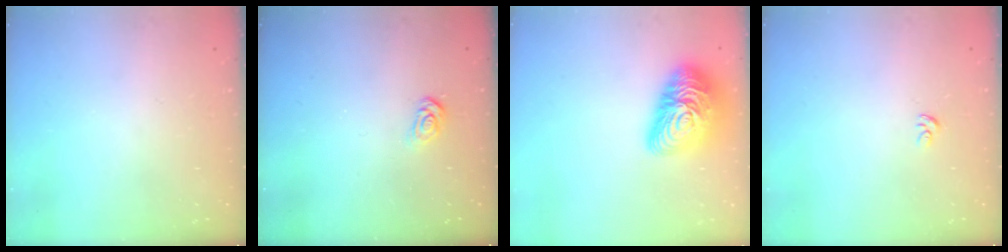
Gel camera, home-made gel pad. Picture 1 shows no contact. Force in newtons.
{"total": 3.9, "press": 3.9, "slide": 0.4}
{"total": 18.6, "press": 18.6, "slide": 1.2}
{"total": 2.4, "press": 2.4, "slide": 0.1}